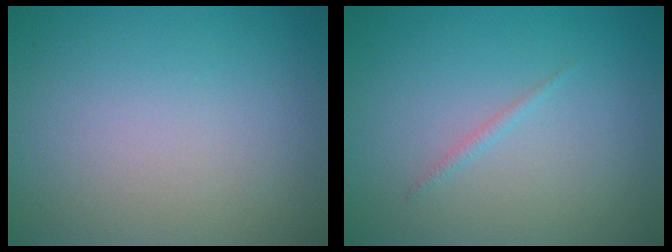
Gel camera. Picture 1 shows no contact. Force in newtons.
{"total": 0.6, "press": 0.6, "slide": 0.0}